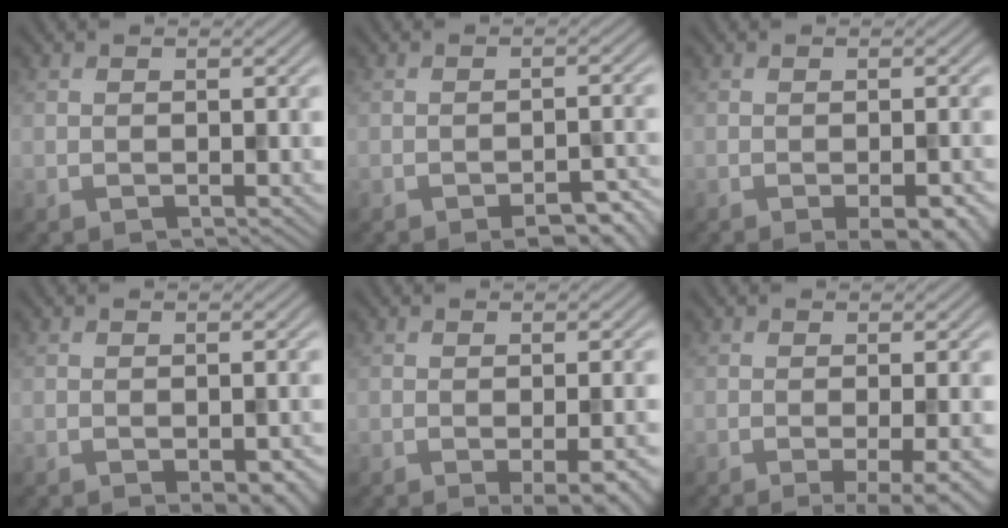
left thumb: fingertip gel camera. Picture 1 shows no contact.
{"total": 4.6, "force": [-3.2, 1.4, 3.0], "torque": [-0.040, 0.001, -0.037]}
{"total": 4.7, "force": [-2.5, 1.3, 3.8], "torque": [-0.053, -0.004, -0.022]}
{"total": 3.6, "force": [-2.0, 1.2, 2.7], "torque": [-0.037, -0.007, -0.016]}
{"total": 5.5, "force": [-2.4, 1.5, 4.7], "torque": [-0.063, -0.004, -0.023]}
{"total": 5.7, "force": [-2.2, 1.1, 5.1], "torque": [-0.071, 0.000, -0.029]}